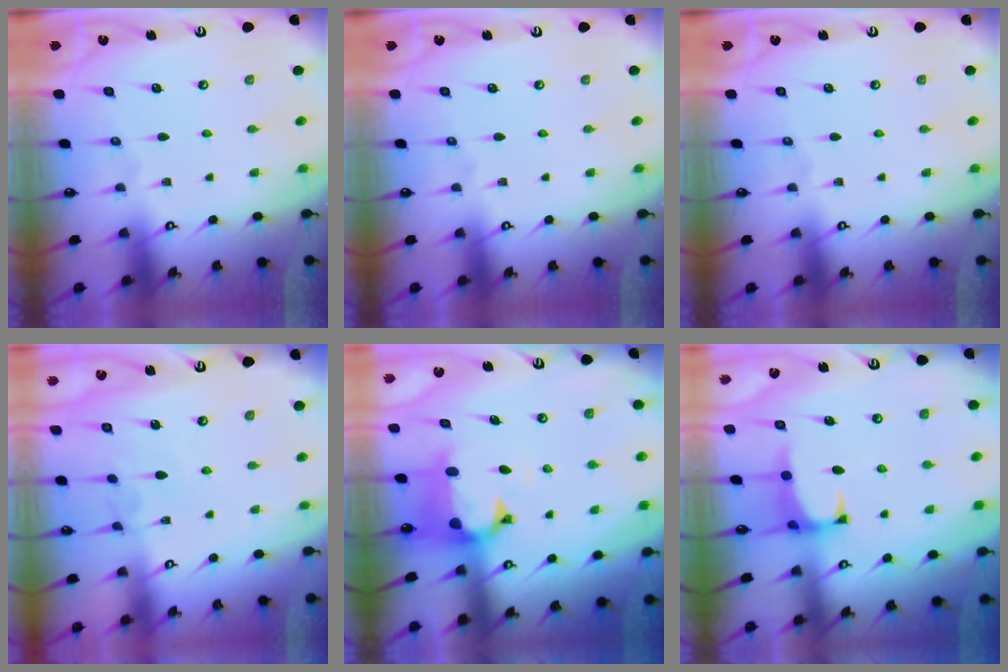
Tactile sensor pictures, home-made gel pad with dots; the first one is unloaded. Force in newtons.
{"total": 0.0}
{"total": 0.0}
{"total": 2.2, "press": 2.2, "slide": 0.4}
{"total": 1.2, "press": 0.2, "slide": 1.2}
{"total": 1.4, "press": 1.3, "slide": 0.5}